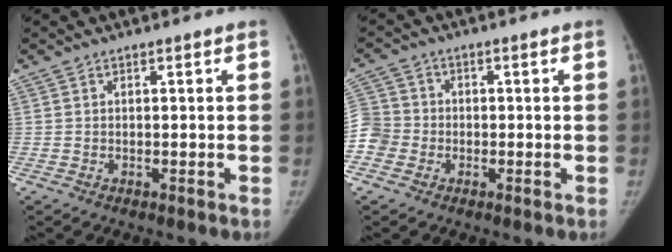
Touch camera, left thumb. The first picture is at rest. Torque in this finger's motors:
{"motor_torque": [-0.53, 1.87, -0.02, 0.07, 0.41]}